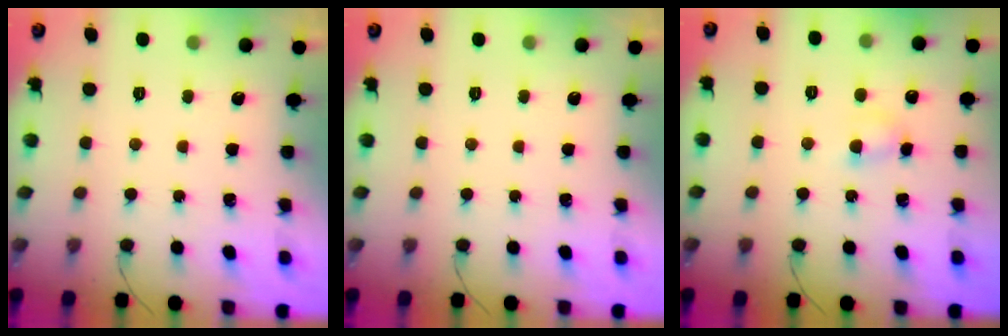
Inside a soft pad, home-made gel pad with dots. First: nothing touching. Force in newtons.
{"total": 0.0}
{"total": 3.6, "press": 3.3, "slide": 1.5}